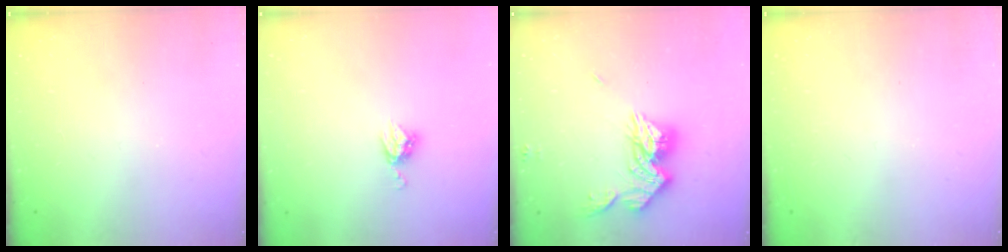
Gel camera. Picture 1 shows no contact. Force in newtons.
{"total": 5.2, "press": 5.2, "slide": 0.0}
{"total": 14.1, "press": 14.1, "slide": 1.2}
{"total": 0.0}